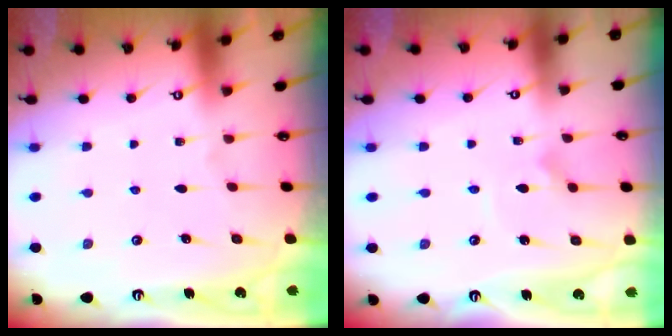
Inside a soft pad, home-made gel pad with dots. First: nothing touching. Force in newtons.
{"total": 2.6, "press": 2.6, "slide": 0.1}